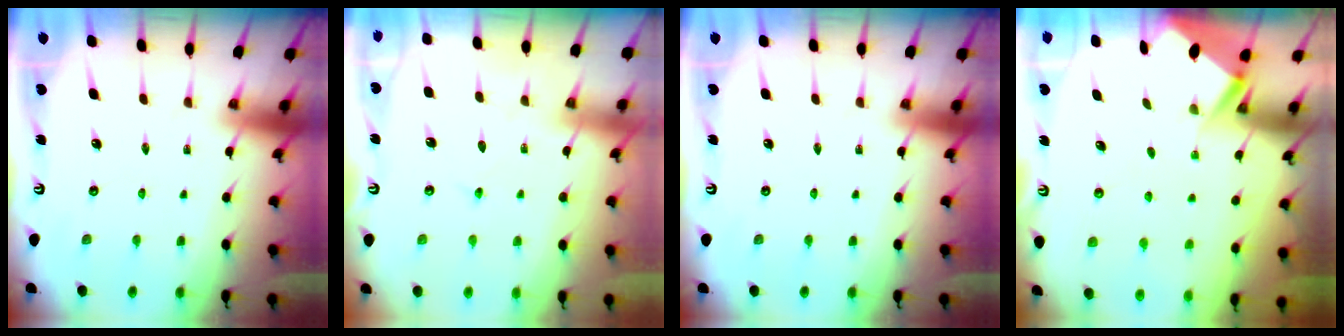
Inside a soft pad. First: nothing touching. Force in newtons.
{"total": 3.6, "press": 3.6, "slide": 0.2}
{"total": 0.0}
{"total": 2.9, "press": 2.8, "slide": 0.4}